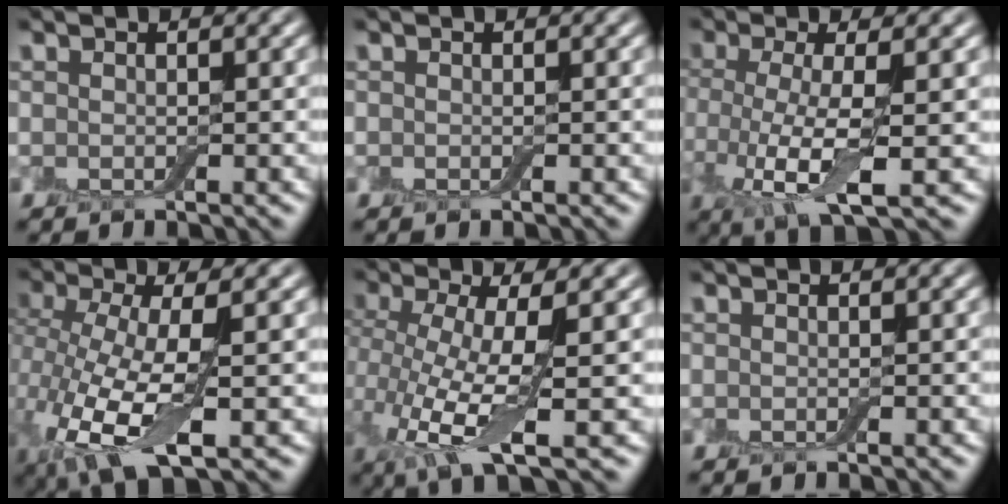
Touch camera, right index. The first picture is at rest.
{"total": 0.0}
{"total": 5.2, "force": [-1.0, 1.5, 4.8], "torque": [-0.083, -0.009, -0.017]}
{"total": 7.4, "force": [-1.5, 2.9, 6.6], "torque": [-0.143, -0.010, -0.026]}
{"total": 6.3, "force": [-0.5, 1.7, 6.0], "torque": [-0.122, -0.010, -0.006]}
{"total": 0.0}